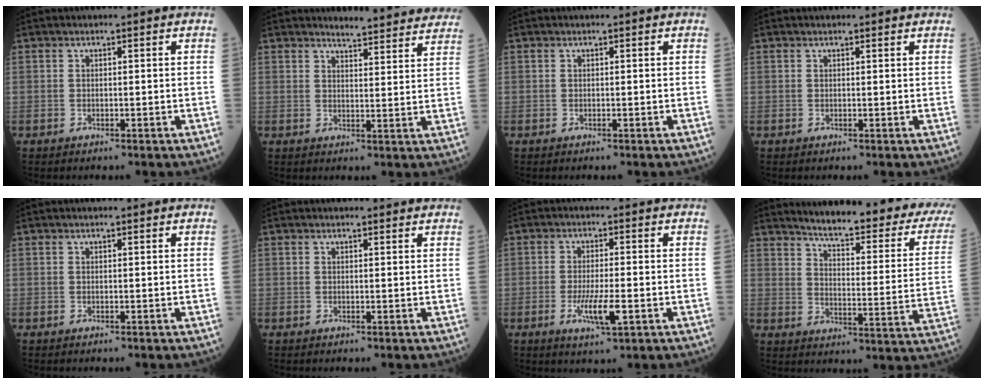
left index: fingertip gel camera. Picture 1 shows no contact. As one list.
[{"total": 12.7, "force": [12.2, 1.5, 2.9], "torque": [-0.019, -0.025, 0.126]}, {"total": 0.0}, {"total": 1.3, "force": [1.1, 0.5, 0.3], "torque": [-0.010, 0.012, 0.011]}, {"total": 0.5, "force": [0.5, 0.1, 0.1], "torque": [-0.003, 0.007, 0.006]}, {"total": 2.7, "force": [2.5, 0.8, 0.7], "torque": [-0.009, 0.013, 0.021]}, {"total": 5.3, "force": [-1.8, 0.6, 4.9], "torque": [-0.097, -0.009, -0.030]}, {"total": 24.2, "force": [20.6, 3.0, 12.3], "torque": [-0.165, -0.070, 0.241]}]